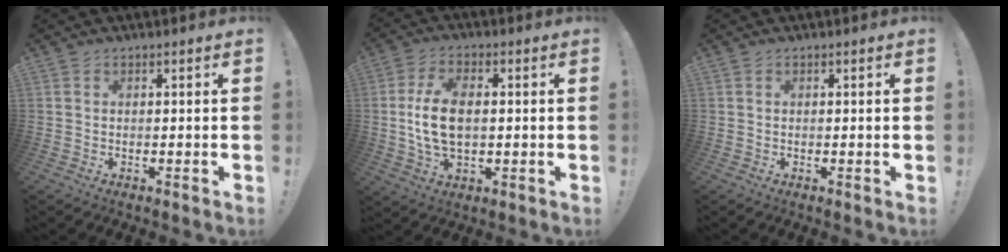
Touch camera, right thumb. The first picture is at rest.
{"total": 11.5, "force": [0.4, 6.9, 9.1], "torque": [-0.168, -0.004, 0.006]}
{"total": 0.5, "force": [0.1, -0.3, 0.5], "torque": [-0.007, -0.001, 0.000]}